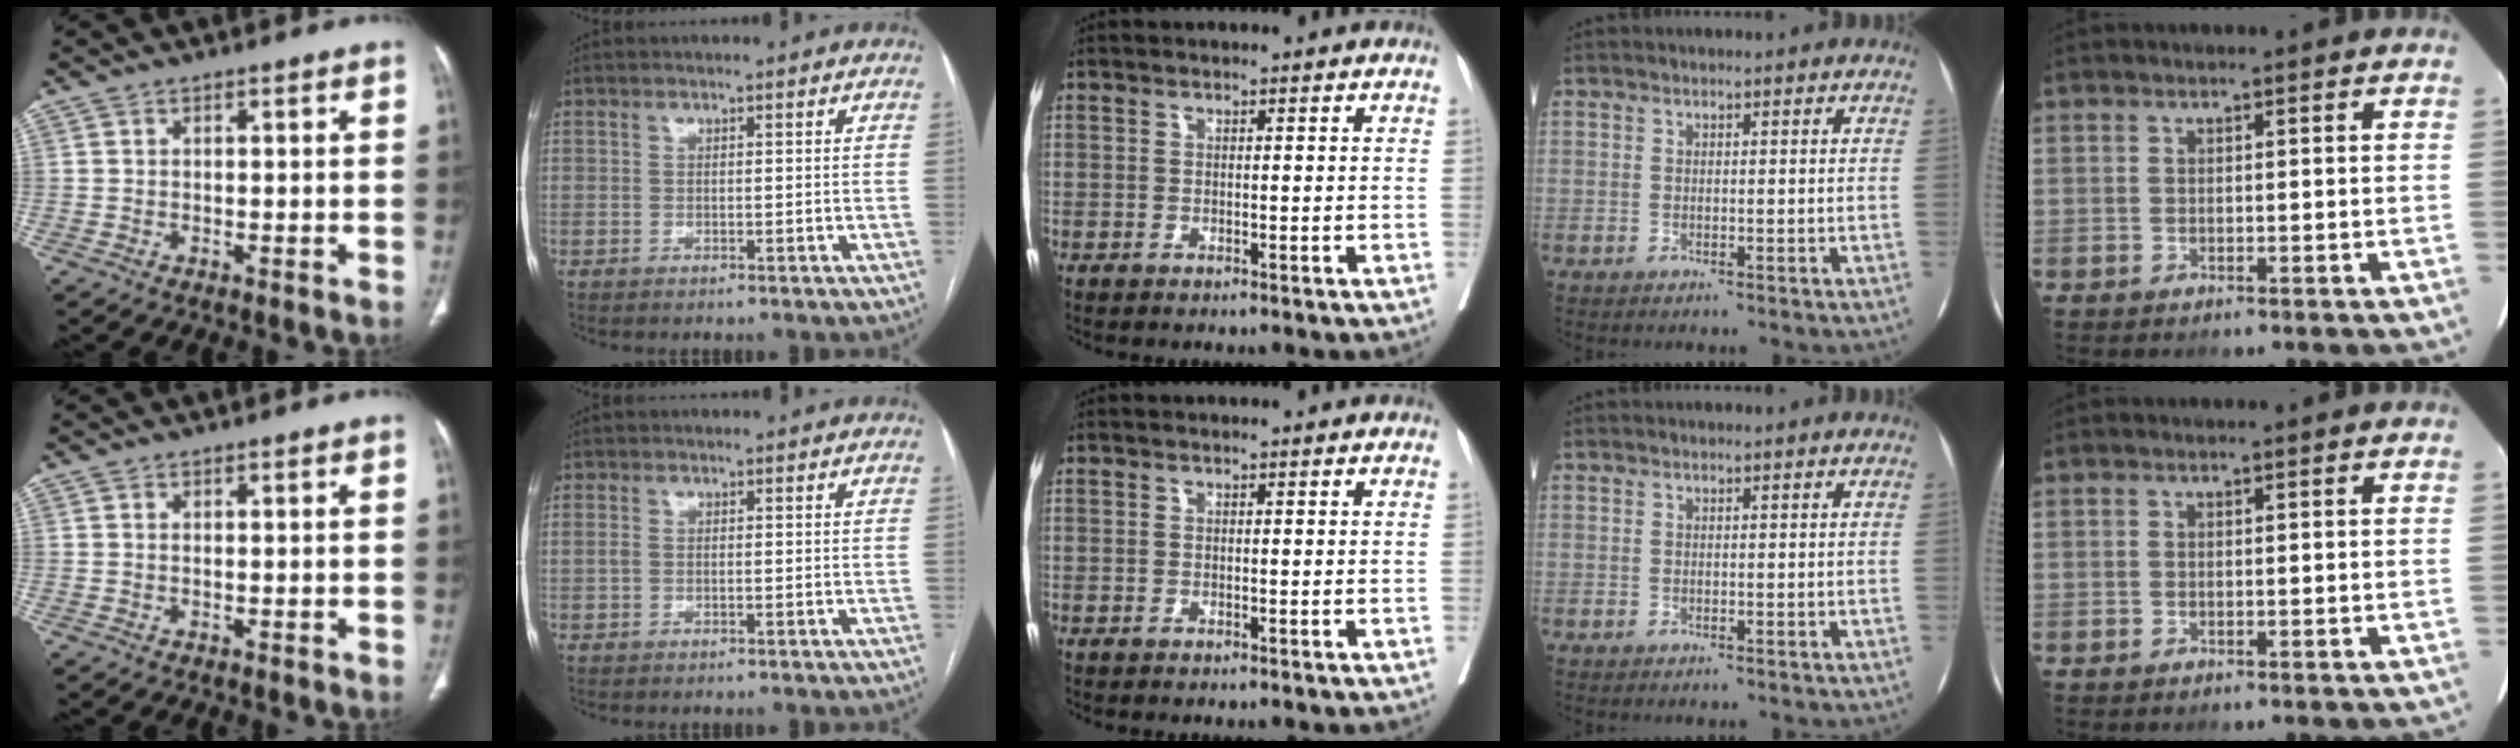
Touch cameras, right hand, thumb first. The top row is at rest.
{"index": {"total": 1.0, "force": [0.0, 0.7, 0.7], "torque": [-0.021, 0.006, 0.002]}}